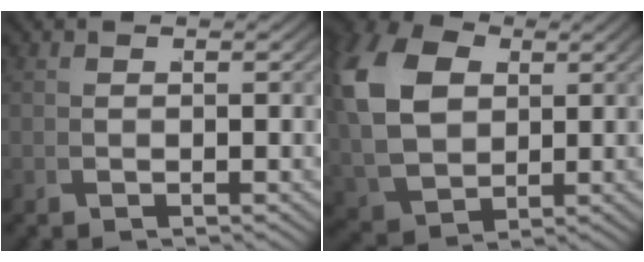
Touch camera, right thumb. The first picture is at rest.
{"total": 11.1, "force": [1.8, 8.4, 7.1], "torque": [-0.180, -0.042, 0.058]}